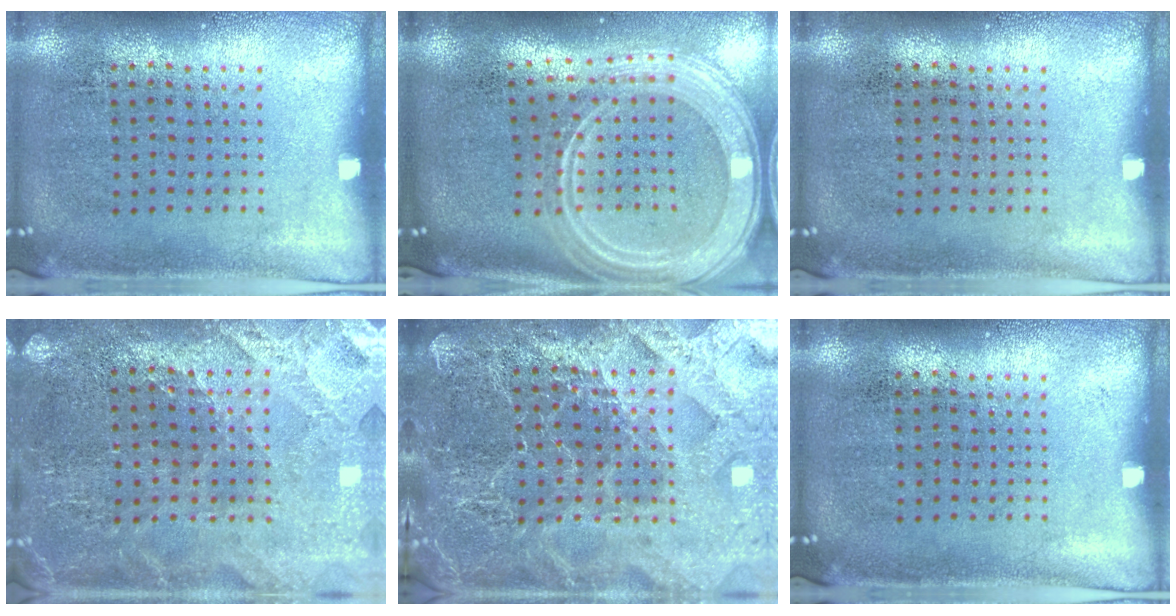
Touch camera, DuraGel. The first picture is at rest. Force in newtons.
{"total": 3.2, "press": 2.6, "slide": 1.8}
{"total": 0.0}
{"total": 1.7, "press": 1.7, "slide": 0.2}
{"total": 4.5, "press": 4.2, "slide": 1.5}
{"total": 0.0}